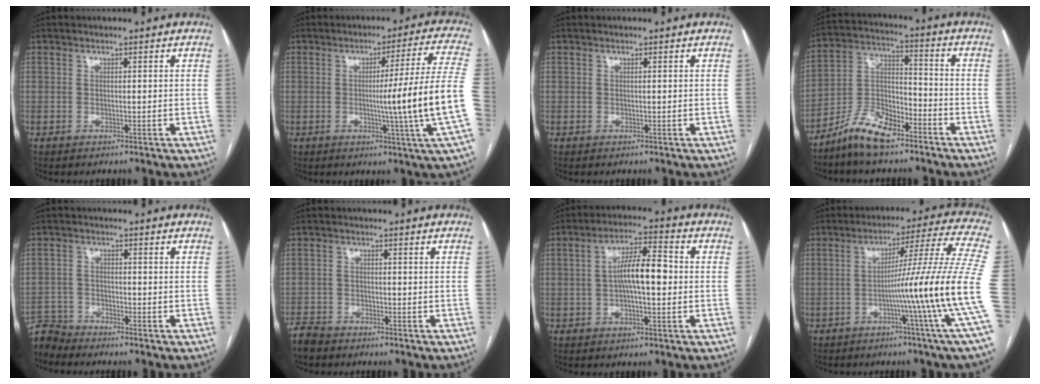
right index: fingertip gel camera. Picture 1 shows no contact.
{"total": 14.7, "force": [-2.4, -3.3, 14.1], "torque": [-0.193, -0.016, -0.038]}
{"total": 0.0}
{"total": 9.9, "force": [-7.7, 3.3, 5.4], "torque": [-0.110, 0.010, -0.149]}
{"total": 4.0, "force": [-3.8, 0.2, -1.1], "torque": [0.021, -0.008, -0.074]}
{"total": 3.5, "force": [-3.2, 1.3, 0.4], "torque": [-0.016, -0.004, -0.063]}
{"total": 8.3, "force": [-0.2, 2.1, 8.0], "torque": [-0.150, 0.019, -0.005]}
{"total": 17.9, "force": [-4.0, -3.8, 17.0], "torque": [-0.228, -0.002, -0.074]}